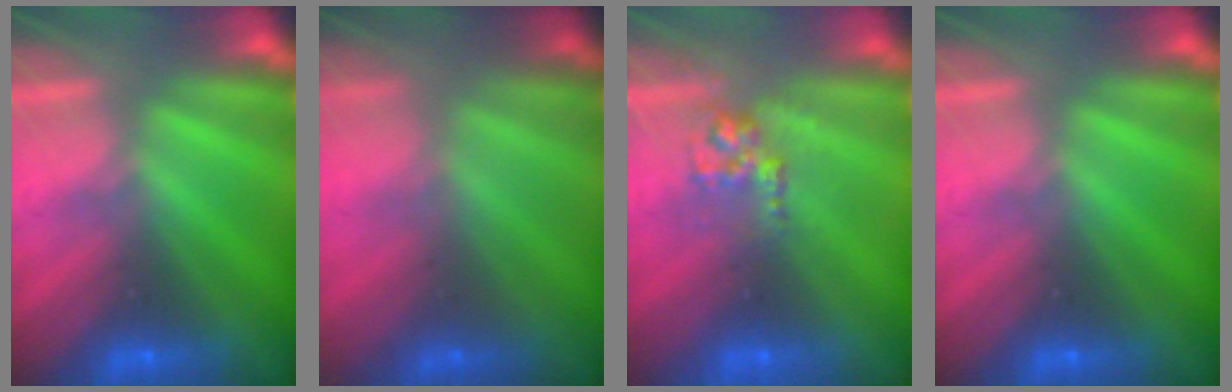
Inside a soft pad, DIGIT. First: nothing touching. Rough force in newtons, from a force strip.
{"total": 1.5}
{"total": 2.7}
{"total": 0.0}